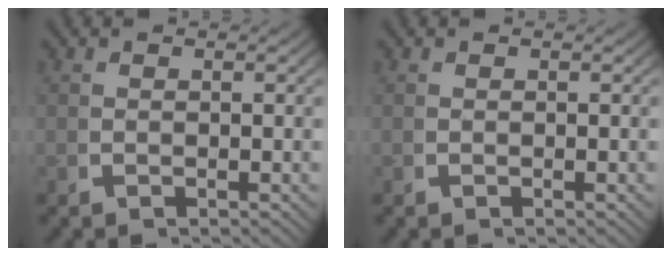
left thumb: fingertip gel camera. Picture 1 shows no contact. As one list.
[{"total": 0.0}]